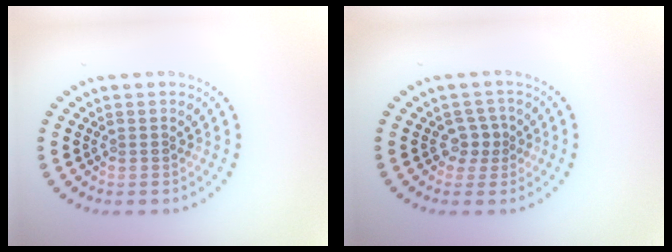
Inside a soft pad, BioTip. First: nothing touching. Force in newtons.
{"total": 1.7, "press": 1.3, "slide": 1.2}